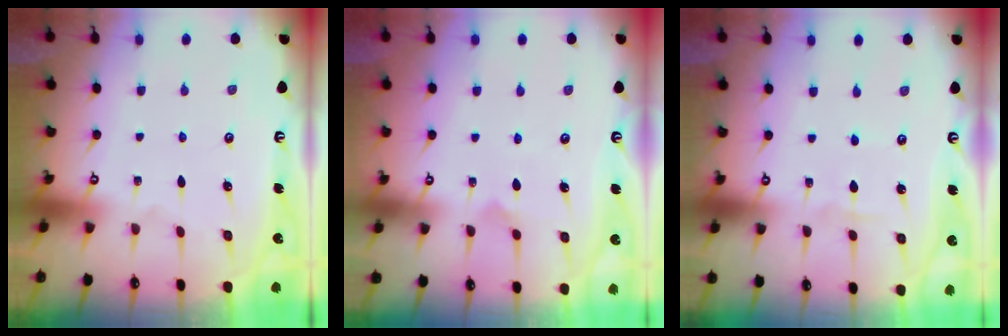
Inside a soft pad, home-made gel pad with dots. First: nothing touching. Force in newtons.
{"total": 3.8, "press": 3.8, "slide": 0.6}
{"total": 1.8, "press": 1.7, "slide": 0.2}